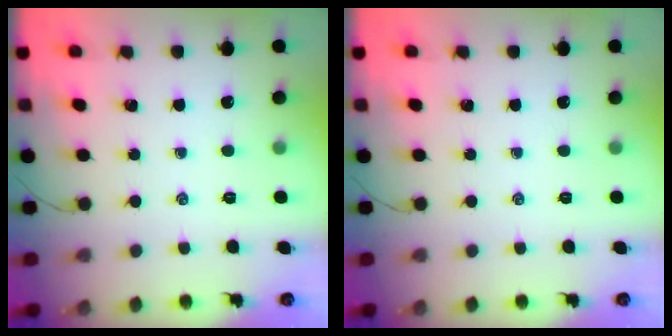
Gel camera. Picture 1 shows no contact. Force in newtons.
{"total": 0.0}